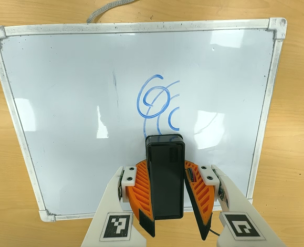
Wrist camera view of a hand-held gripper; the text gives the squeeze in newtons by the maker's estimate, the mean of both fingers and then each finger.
{"total": 8.2, "left": 8.6, "right": 7.9}